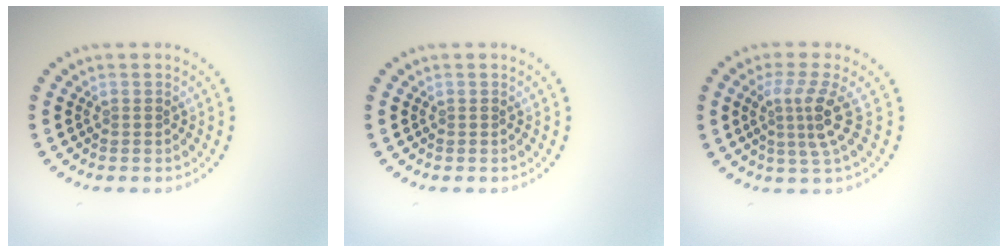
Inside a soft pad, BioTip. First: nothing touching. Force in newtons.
{"total": 0.0}
{"total": 3.3, "press": 2.3, "slide": 2.3}